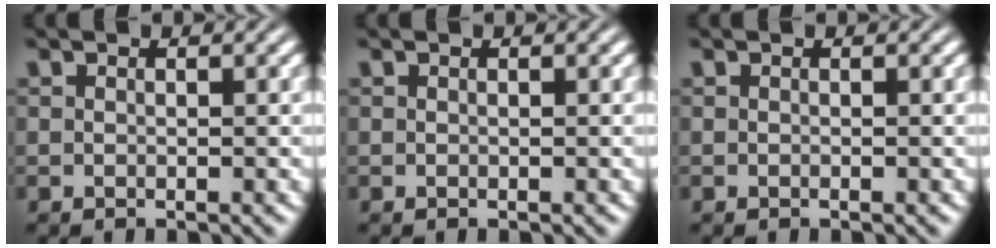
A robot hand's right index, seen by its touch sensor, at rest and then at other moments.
{"total": 0.0}
{"total": 0.0}